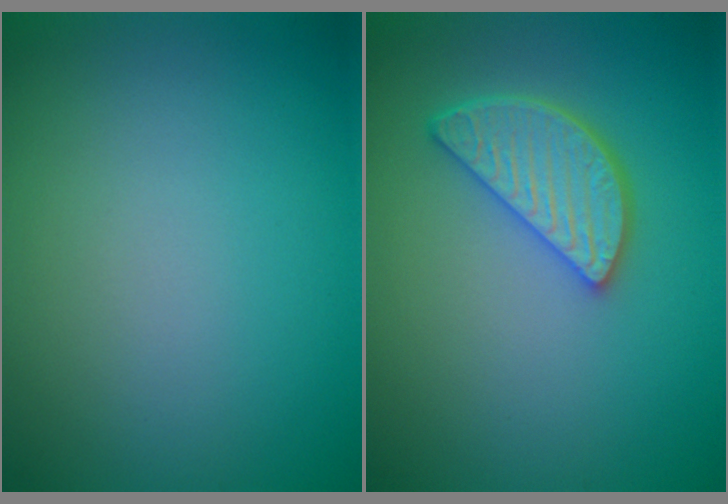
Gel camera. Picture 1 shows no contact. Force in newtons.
{"total": 4.1, "press": 3.5, "slide": 2.1}